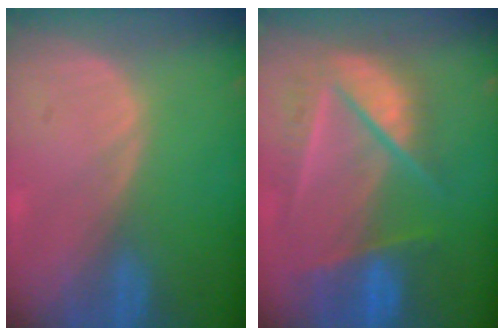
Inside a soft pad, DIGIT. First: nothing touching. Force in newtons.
{"total": 9.7, "press": 8.2, "slide": 5.1}